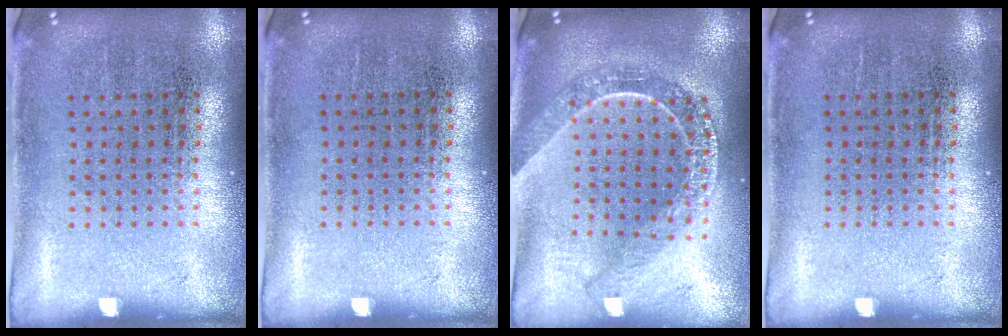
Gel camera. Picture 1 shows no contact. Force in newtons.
{"total": 0.0}
{"total": 2.3, "press": 1.9, "slide": 1.2}
{"total": 0.0}